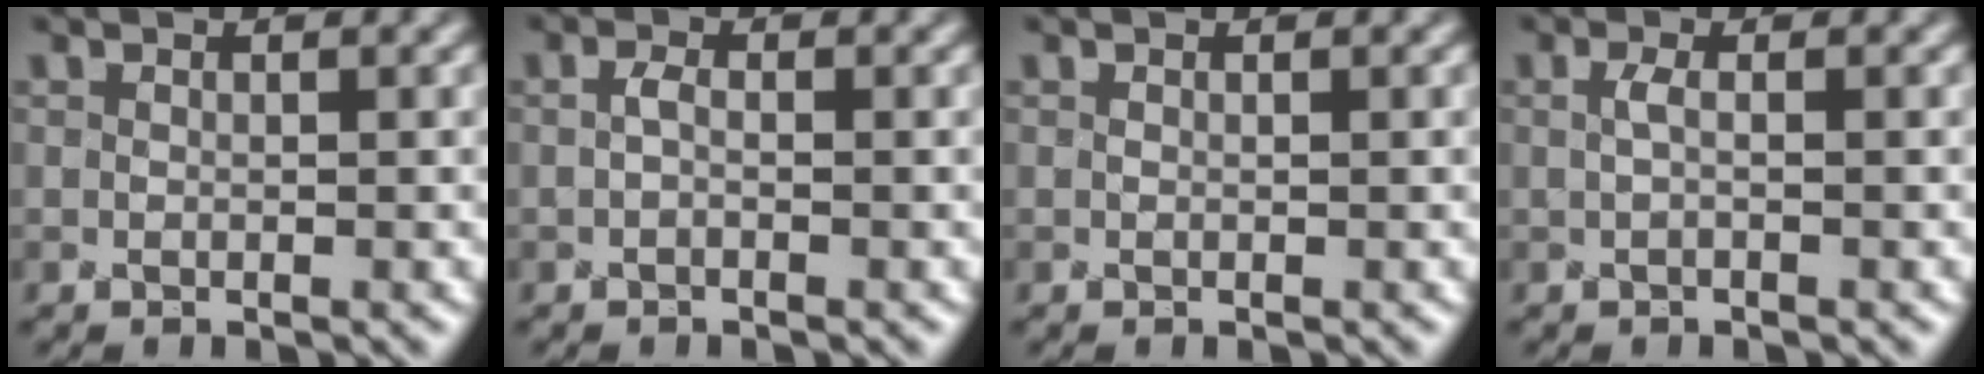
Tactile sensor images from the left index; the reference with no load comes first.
{"total": 1.0, "force": [-0.8, 0.2, 0.5], "torque": [-0.009, 0.008, -0.009]}
{"total": 0.0}
{"total": 0.8, "force": [-0.5, 0.0, 0.6], "torque": [-0.013, 0.007, -0.002]}